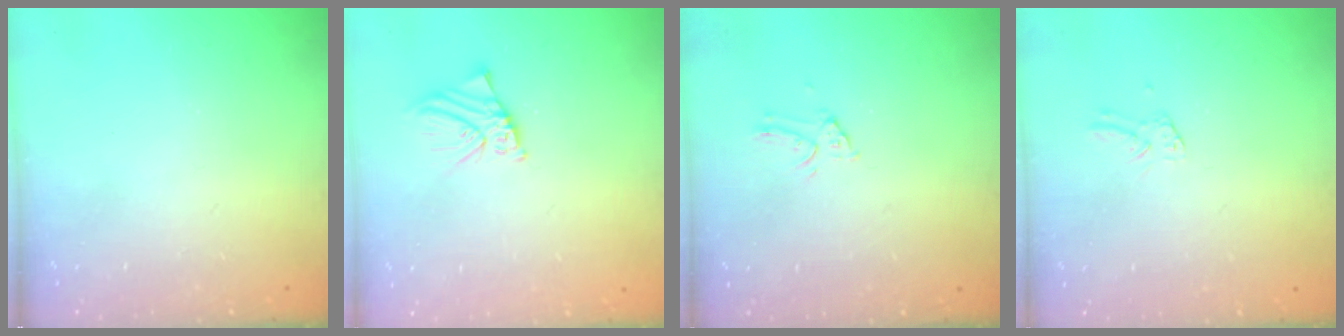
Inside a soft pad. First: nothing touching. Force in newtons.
{"total": 3.3, "press": 3.3, "slide": 0.5}
{"total": 3.0, "press": 3.0, "slide": 0.1}
{"total": 1.9, "press": 1.9, "slide": 0.1}